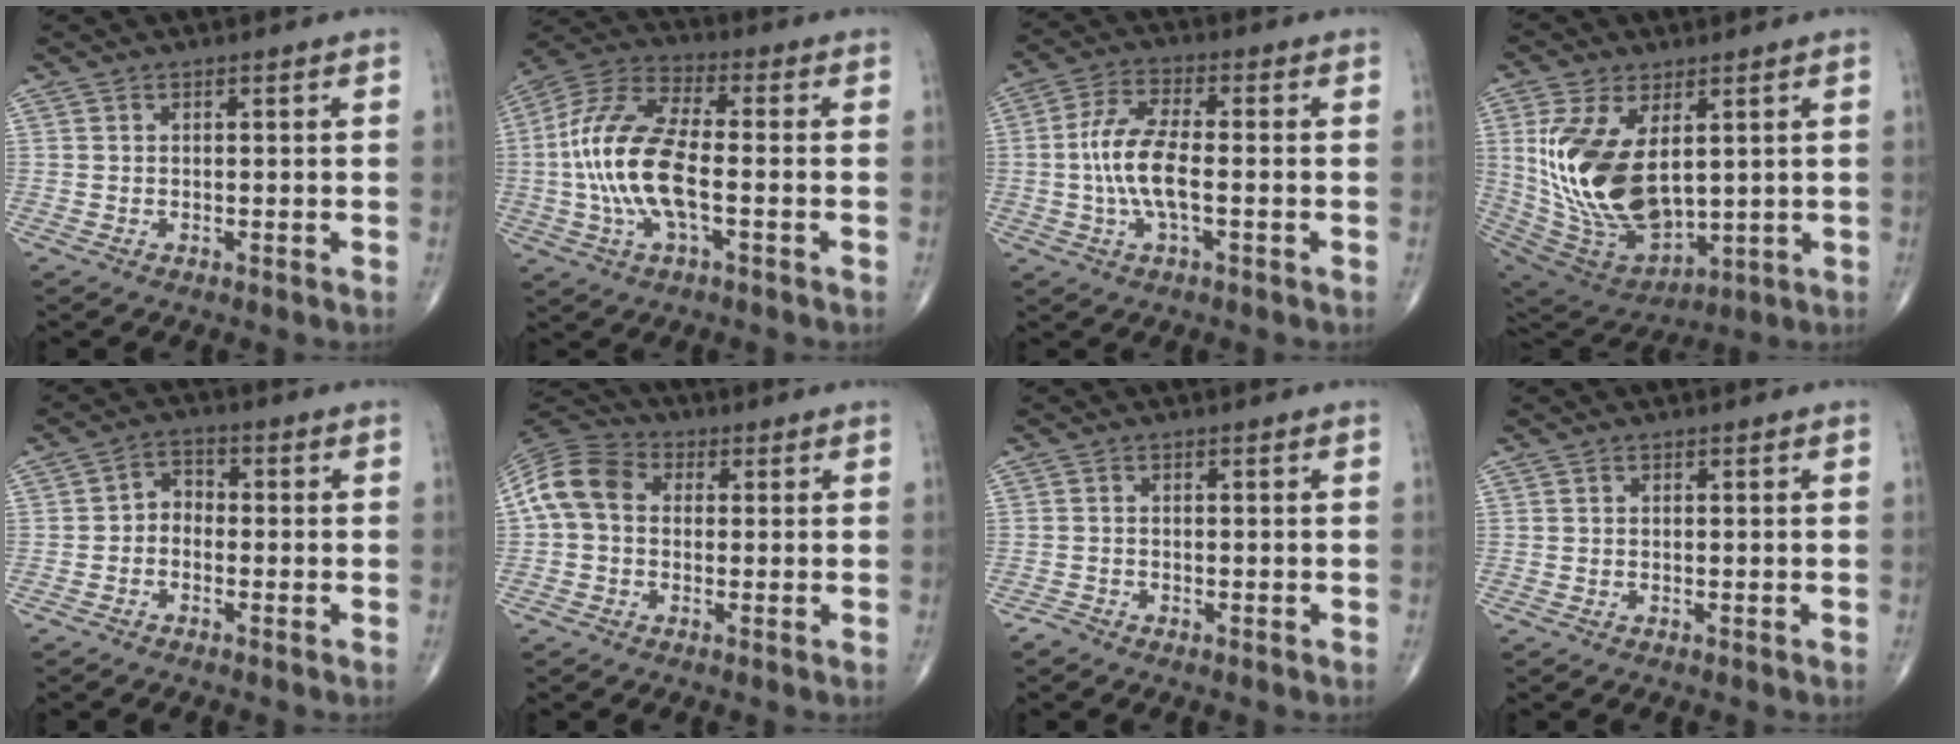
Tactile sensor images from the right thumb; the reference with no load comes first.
{"total": 16.4, "force": [-2.1, 6.5, 14.9], "torque": [-0.323, 0.026, -0.043]}
{"total": 9.6, "force": [-1.1, 3.4, 8.9], "torque": [-0.193, 0.017, -0.024]}
{"total": 21.0, "force": [3.2, 11.6, 17.2], "torque": [-0.329, -0.024, 0.083]}
{"total": 3.5, "force": [-1.1, 2.7, 2.0], "torque": [-0.012, 0.022, -0.034]}
{"total": 9.5, "force": [0.6, 7.3, 6.0], "torque": [-0.114, 0.031, -0.001]}
{"total": 1.1, "force": [-1.0, 0.5, 0.0], "torque": [-0.002, -0.001, -0.023]}
{"total": 0.0}